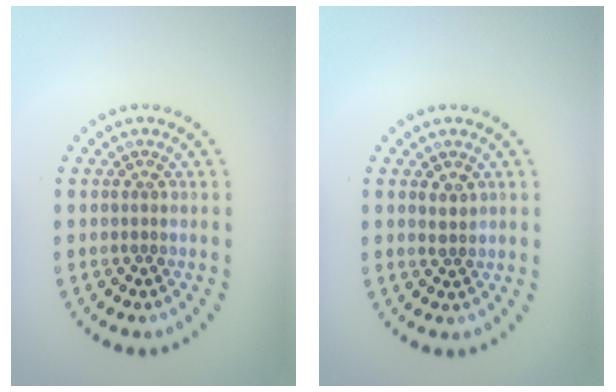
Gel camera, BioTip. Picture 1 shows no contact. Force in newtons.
{"total": 1.1, "press": 0.9, "slide": 0.6}